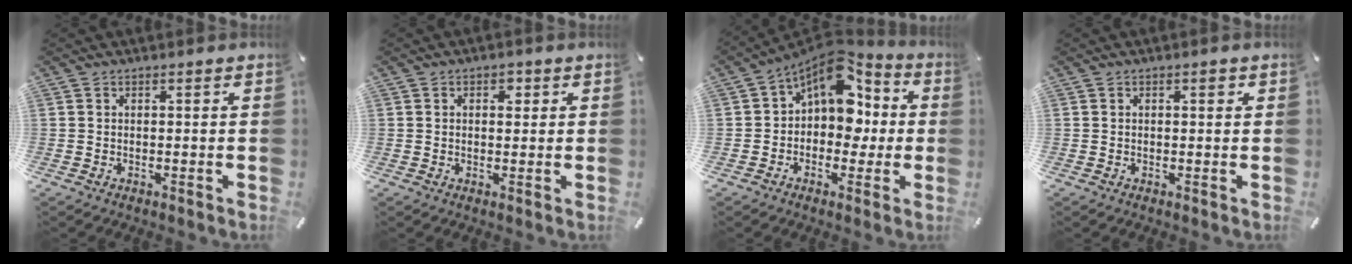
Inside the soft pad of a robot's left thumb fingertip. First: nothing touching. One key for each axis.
{"total": 2.3, "fx": 0.7, "fy": 1.7, "fz": 1.3, "tx": -0.013, "ty": 0.002, "tz": 0.006}
{"total": 12.9, "fx": 5.0, "fy": 8.8, "fz": 8.1, "tx": -0.128, "ty": -0.040, "tz": 0.089}
{"total": 1.1, "fx": 0.4, "fy": 0.6, "fz": 0.9, "tx": -0.010, "ty": 0.000, "tz": 0.004}